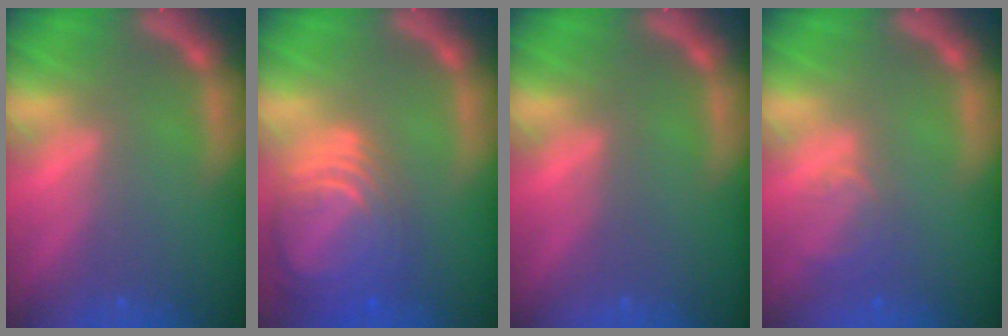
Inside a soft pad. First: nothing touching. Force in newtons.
{"total": 10.0}
{"total": 0.0}
{"total": 2.5}